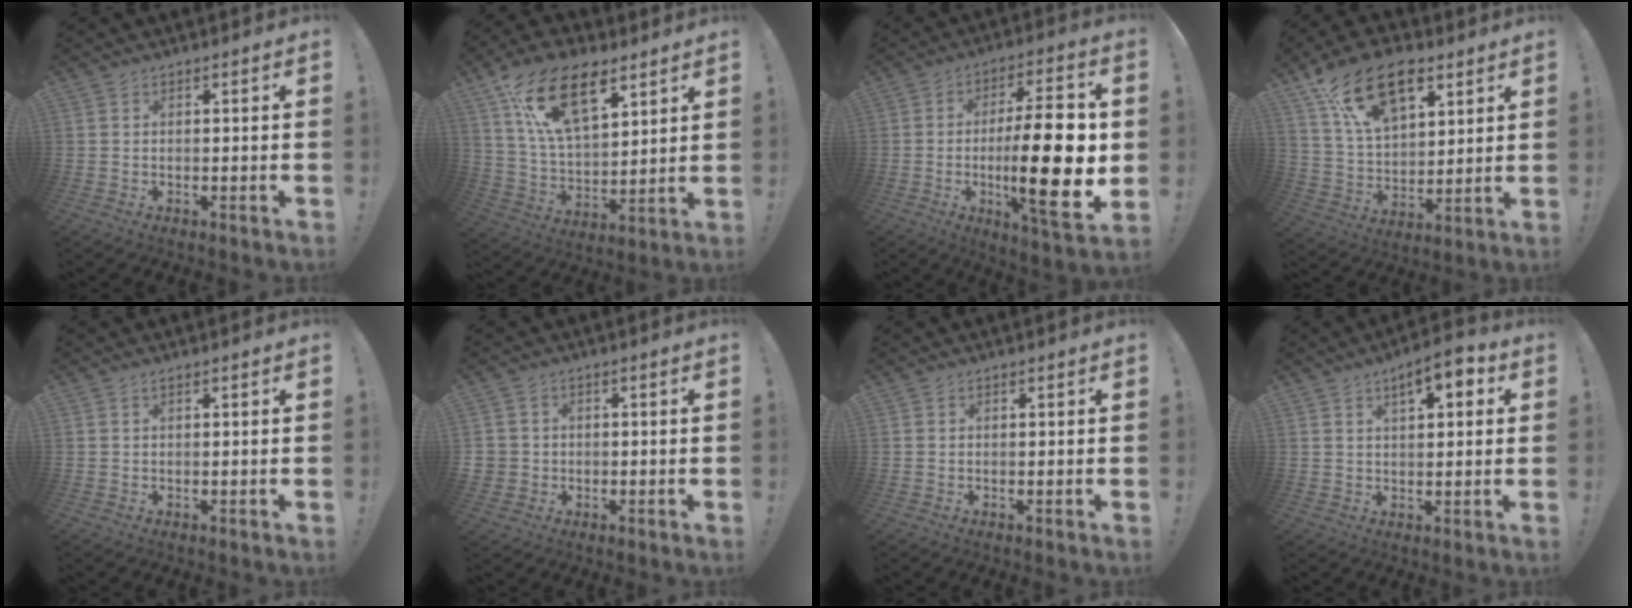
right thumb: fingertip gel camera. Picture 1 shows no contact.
{"total": 19.4, "force": [10.5, 10.0, 12.9], "torque": [-0.239, -0.051, 0.188]}
{"total": 23.9, "force": [-2.0, 5.9, 23.0], "torque": [-0.369, -0.005, -0.032]}
{"total": 19.9, "force": [11.1, 11.6, 11.7], "torque": [-0.205, -0.054, 0.203]}
{"total": 0.5, "force": [0.2, 0.1, 0.4], "torque": [-0.010, 0.000, 0.004]}
{"total": 3.3, "force": [-0.6, 3.2, 0.8], "torque": [-0.017, 0.010, -0.006]}
{"total": 0.0}
{"total": 7.4, "force": [3.5, 2.8, 5.8], "torque": [-0.076, -0.018, 0.055]}